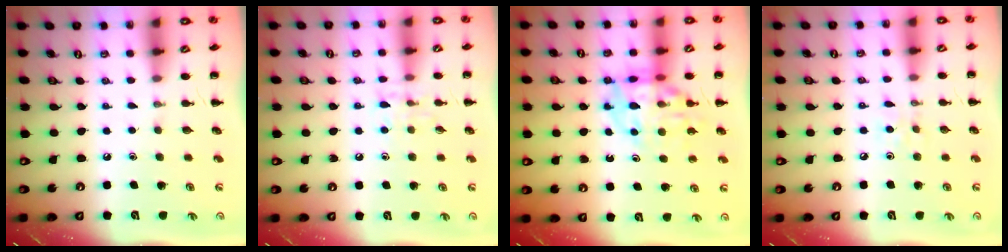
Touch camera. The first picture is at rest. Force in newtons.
{"total": 6.5, "press": 6.4, "slide": 1.2}
{"total": 14.1, "press": 13.8, "slide": 2.6}
{"total": 4.4, "press": 4.0, "slide": 1.7}